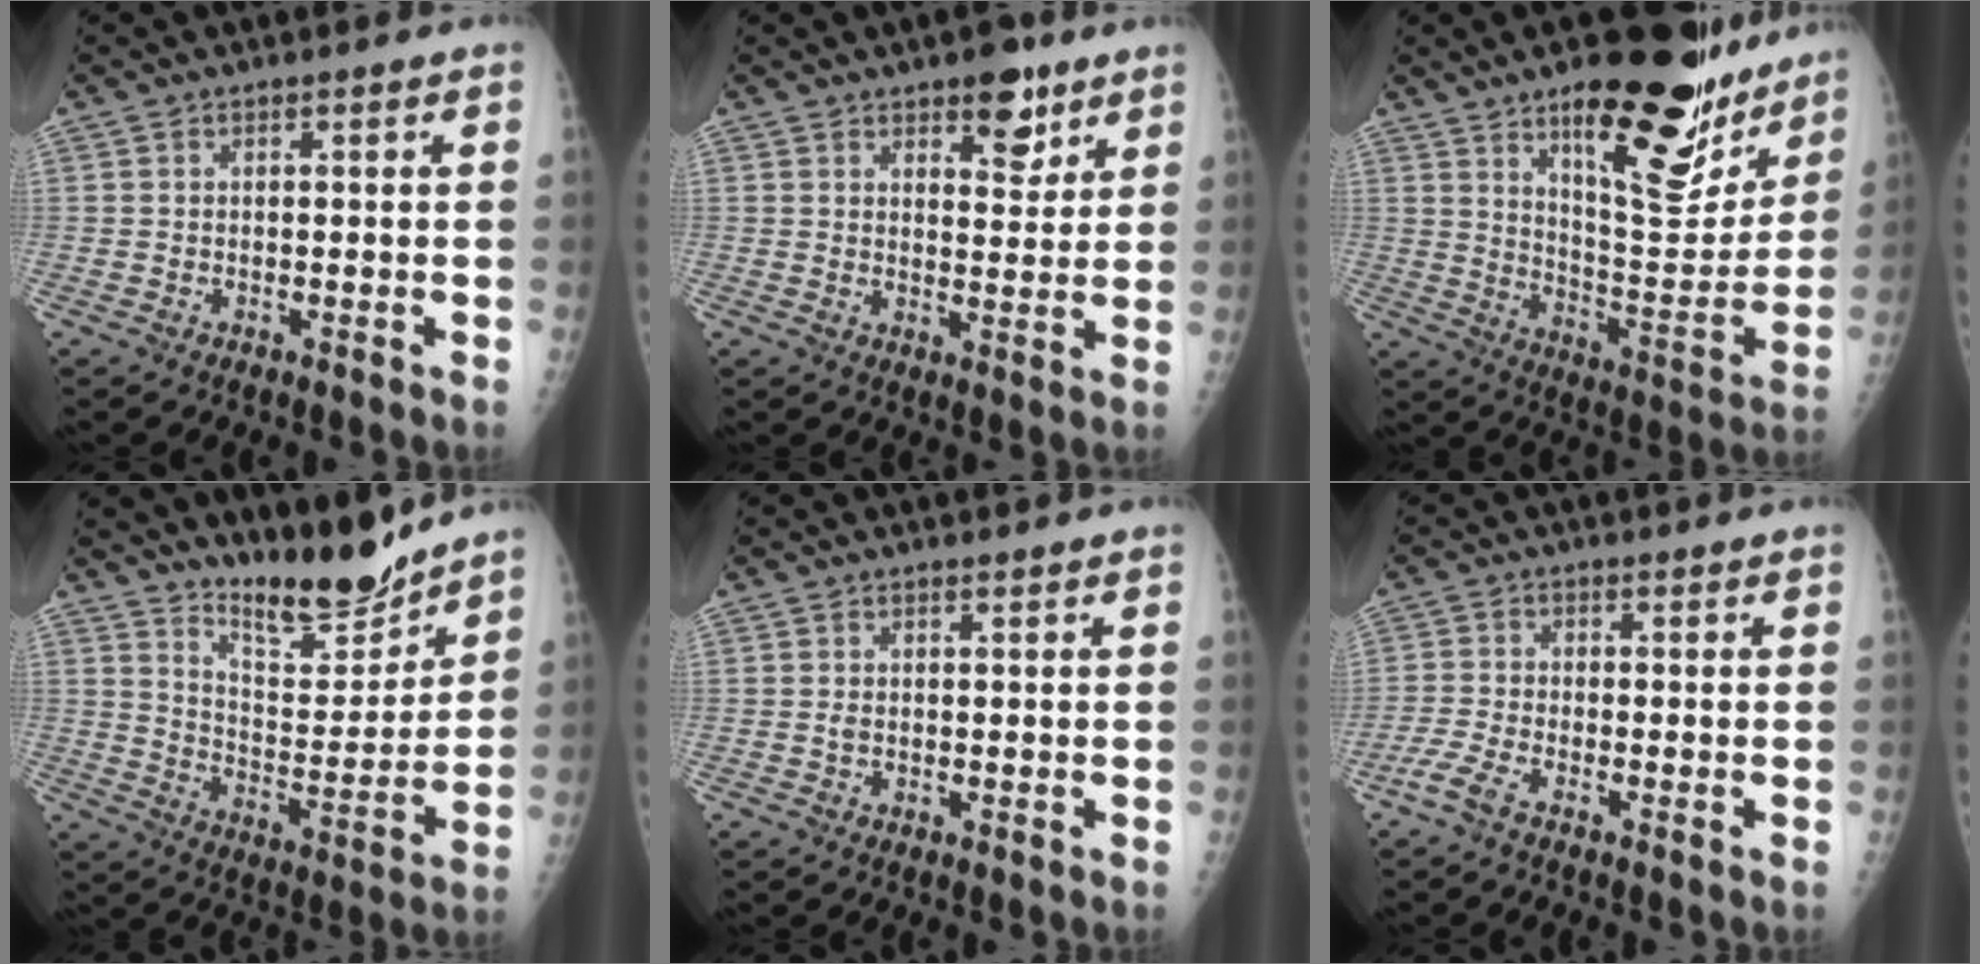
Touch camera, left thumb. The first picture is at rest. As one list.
[{"total": 7.1, "force": [4.5, 3.4, 4.4], "torque": [-0.032, -0.025, 0.061]}, {"total": 24.2, "force": [15.4, 8.6, 16.7], "torque": [-0.184, -0.091, 0.232]}, {"total": 12.2, "force": [11.1, 2.5, 4.4], "torque": [-0.037, -0.094, 0.195]}, {"total": 0.7, "force": [0.2, 0.4, 0.5], "torque": [-0.011, 0.001, 0.005]}, {"total": 3.3, "force": [-2.5, 0.4, 2.1], "torque": [-0.055, 0.002, -0.060]}]